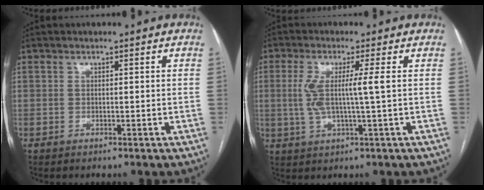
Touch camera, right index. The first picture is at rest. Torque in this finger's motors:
{"motor_torque": [0.31, 0.12, 0.21, 0.07]}